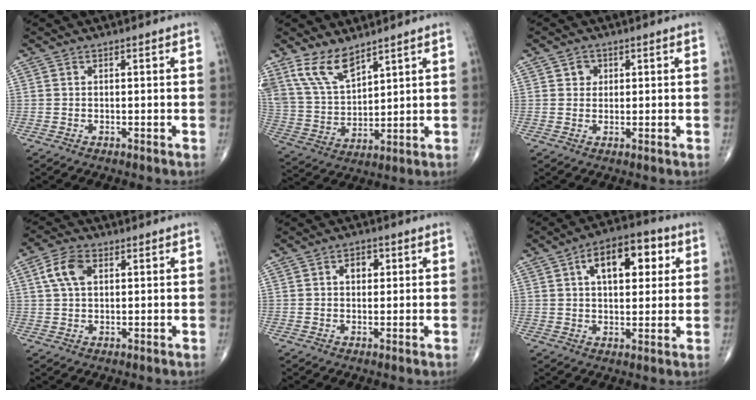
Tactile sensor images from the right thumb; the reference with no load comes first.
{"total": 10.1, "force": [7.3, 4.3, 5.5], "torque": [-0.103, -0.037, 0.165]}
{"total": 2.2, "force": [0.7, 1.9, 0.7], "torque": [0.002, -0.001, 0.007]}
{"total": 6.2, "force": [1.9, 3.8, 4.6], "torque": [-0.090, 0.008, 0.034]}
{"total": 3.2, "force": [0.8, 2.3, 2.1], "torque": [-0.017, 0.004, 0.009]}
{"total": 13.3, "force": [4.2, 7.0, 10.5], "torque": [-0.126, 0.012, 0.061]}